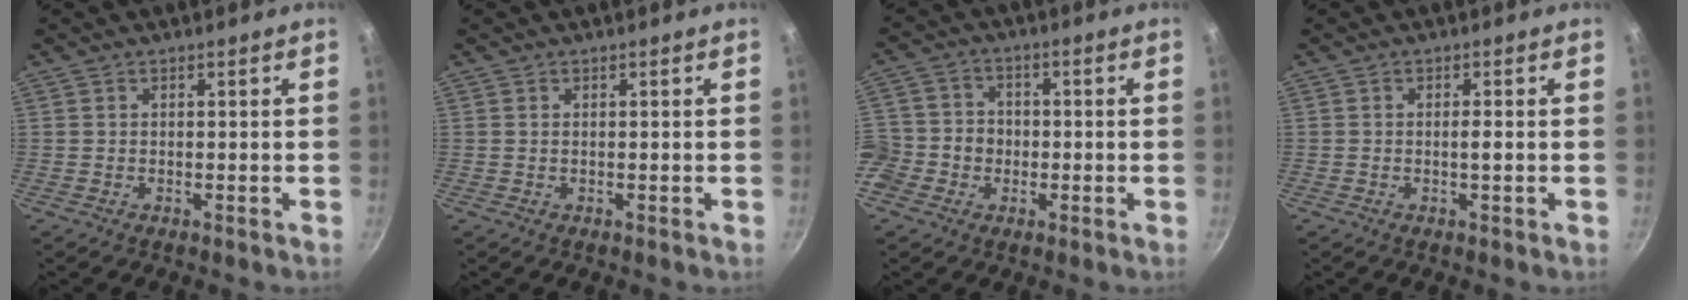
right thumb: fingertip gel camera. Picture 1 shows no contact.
{"total": 0.0}
{"total": 11.4, "force": [-3.0, 10.1, 4.3], "torque": [-0.074, 0.037, -0.067]}
{"total": 1.4, "force": [-0.2, 0.1, 1.4], "torque": [-0.031, 0.002, -0.006]}